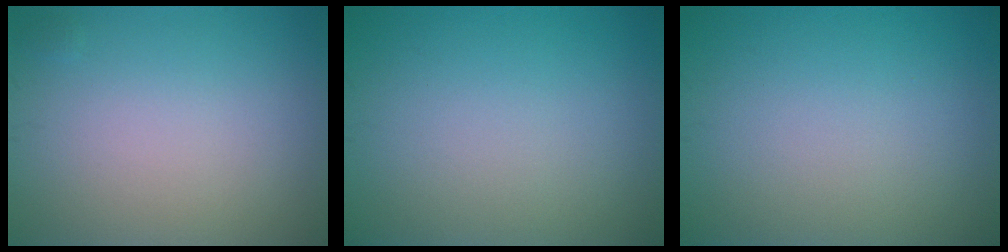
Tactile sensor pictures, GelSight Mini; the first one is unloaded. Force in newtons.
{"total": 0.0}
{"total": 0.0}